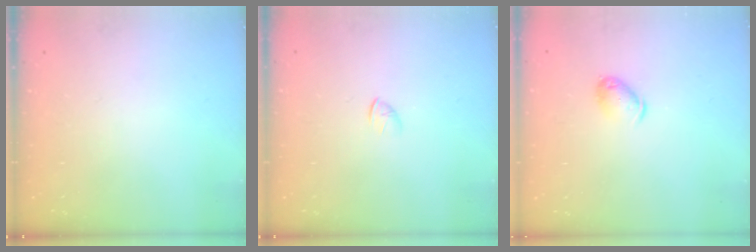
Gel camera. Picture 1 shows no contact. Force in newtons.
{"total": 1.3, "press": 1.2, "slide": 0.4}
{"total": 6.2, "press": 6.1, "slide": 0.9}